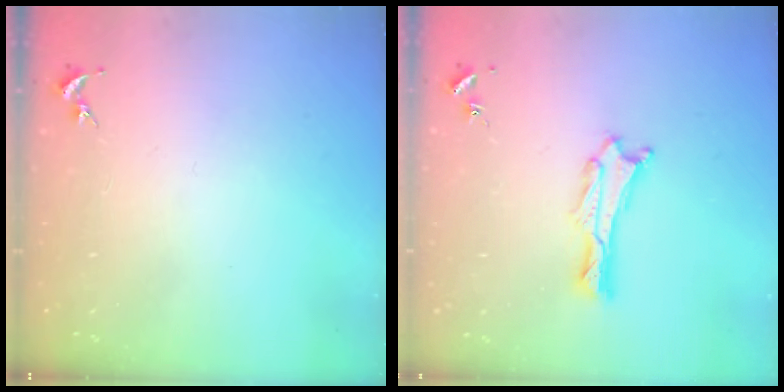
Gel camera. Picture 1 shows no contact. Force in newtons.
{"total": 0.8, "press": 0.7, "slide": 0.2}